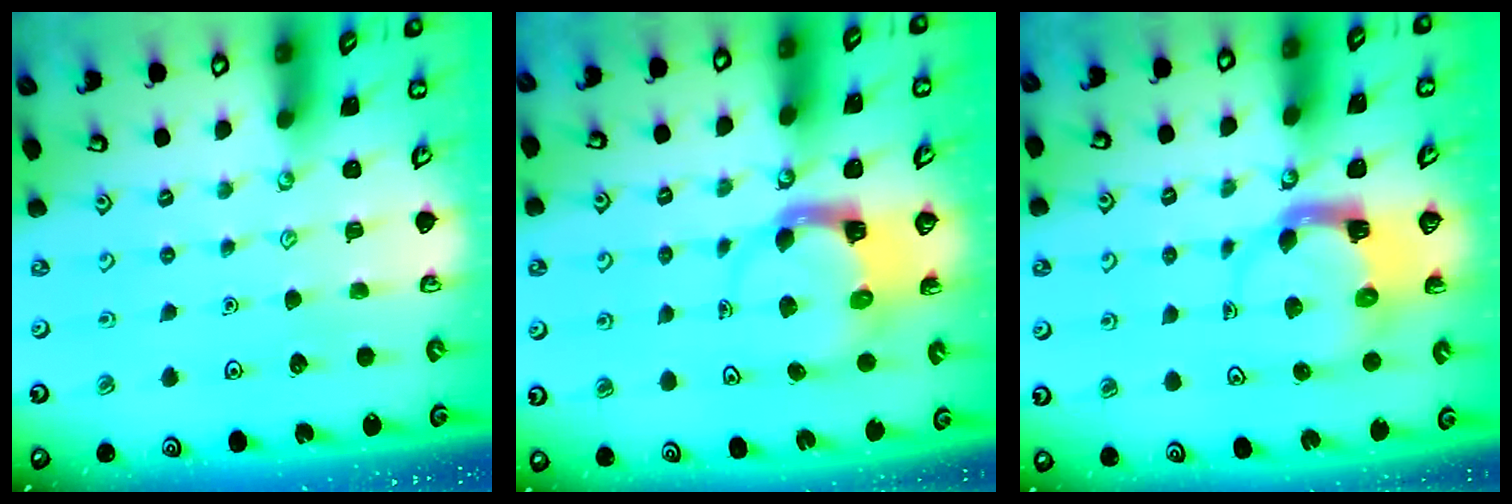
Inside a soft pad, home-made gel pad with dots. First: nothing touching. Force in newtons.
{"total": 3.9, "press": 3.8, "slide": 0.5}
{"total": 3.9, "press": 3.8, "slide": 0.6}